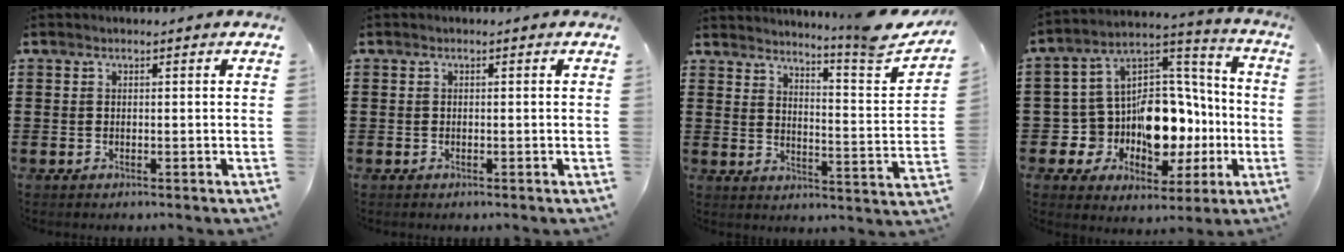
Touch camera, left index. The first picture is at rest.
{"total": 0.0}
{"total": 6.5, "force": [5.6, -0.6, 3.3], "torque": [-0.056, -0.057, 0.083]}
{"total": 12.2, "force": [-2.2, 10.2, 6.3], "torque": [-0.122, -0.019, -0.028]}